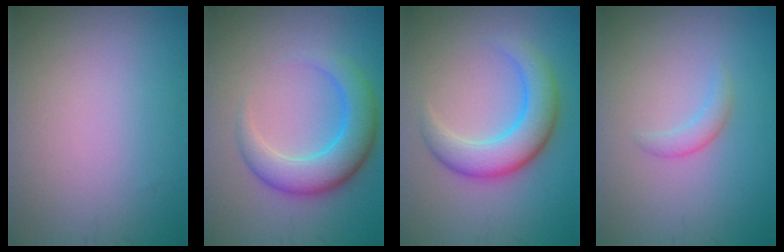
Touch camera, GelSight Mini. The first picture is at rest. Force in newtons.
{"total": 5.6, "press": 5.6, "slide": 0.1}
{"total": 5.5, "press": 5.5, "slide": 0.1}
{"total": 1.4, "press": 1.4, "slide": 0.2}